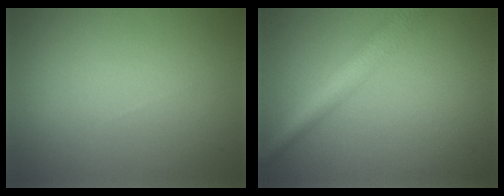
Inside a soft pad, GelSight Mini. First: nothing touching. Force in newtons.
{"total": 4.3, "press": 4.3, "slide": 0.3}